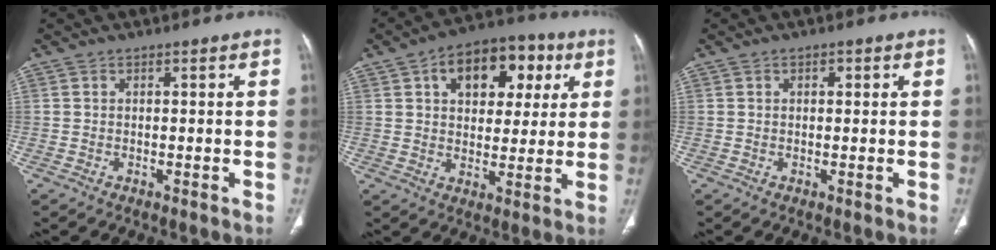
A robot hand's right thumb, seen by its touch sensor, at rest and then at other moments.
{"total": 15.2, "force": [5.8, 9.5, 10.4], "torque": [-0.102, 0.005, 0.086]}
{"total": 1.3, "force": [0.6, 0.7, 0.9], "torque": [-0.012, 0.000, 0.008]}